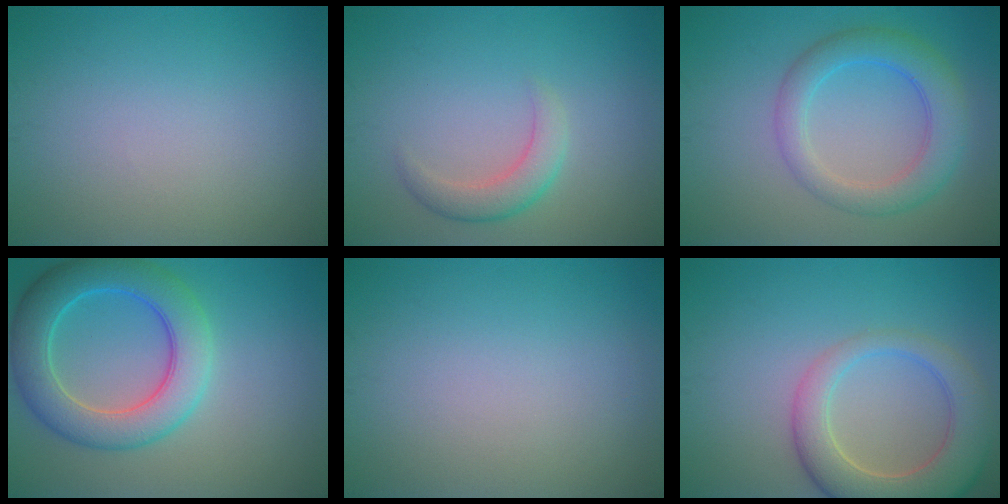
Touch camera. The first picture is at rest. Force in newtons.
{"total": 2.6, "press": 2.6, "slide": 0.0}
{"total": 4.7, "press": 4.7, "slide": 0.1}
{"total": 7.2, "press": 7.2, "slide": 0.2}
{"total": 0.0}
{"total": 6.8, "press": 6.8, "slide": 0.6}